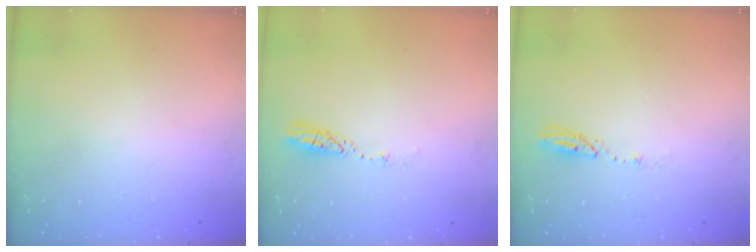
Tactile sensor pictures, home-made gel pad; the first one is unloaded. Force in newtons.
{"total": 3.7, "press": 3.7, "slide": 0.3}
{"total": 5.1, "press": 5.1, "slide": 0.5}